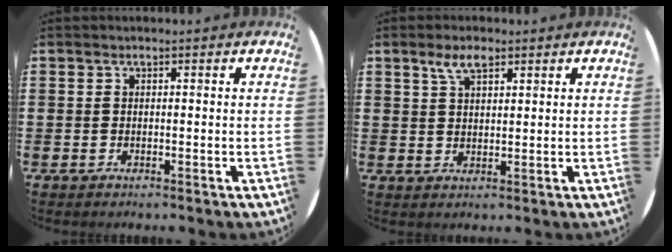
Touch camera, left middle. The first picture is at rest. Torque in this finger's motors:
{"motor_torque": [0.74, -0.51, 0.08, 0.05]}